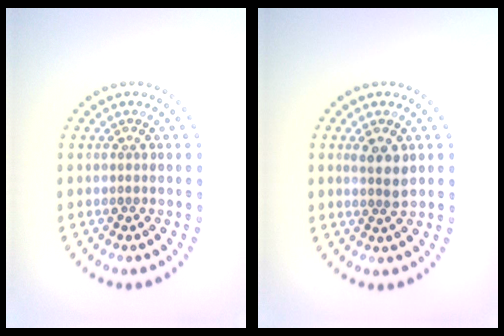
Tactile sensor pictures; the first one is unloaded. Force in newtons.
{"total": 1.9, "press": 1.7, "slide": 0.9}